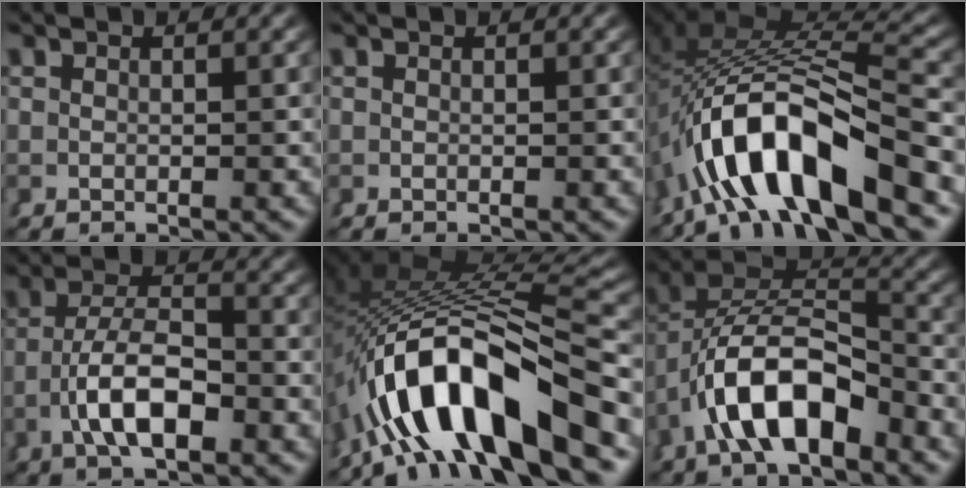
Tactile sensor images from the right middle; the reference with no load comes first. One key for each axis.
{"total": 0.0}
{"total": 12.5, "fx": -2.9, "fy": 7.1, "fz": 9.9, "tx": -0.207, "ty": -0.024, "tz": -0.036}
{"total": 5.6, "fx": -1.7, "fy": 2.5, "fz": 4.7, "tx": -0.079, "ty": -0.017, "tz": -0.019}
{"total": 14.9, "fx": -2.9, "fy": 7.5, "fz": 12.6, "tx": -0.239, "ty": -0.019, "tz": -0.036}
{"total": 11.2, "fx": -1.5, "fy": 8.0, "fz": 7.6, "tx": -0.152, "ty": -0.029, "tz": -0.021}